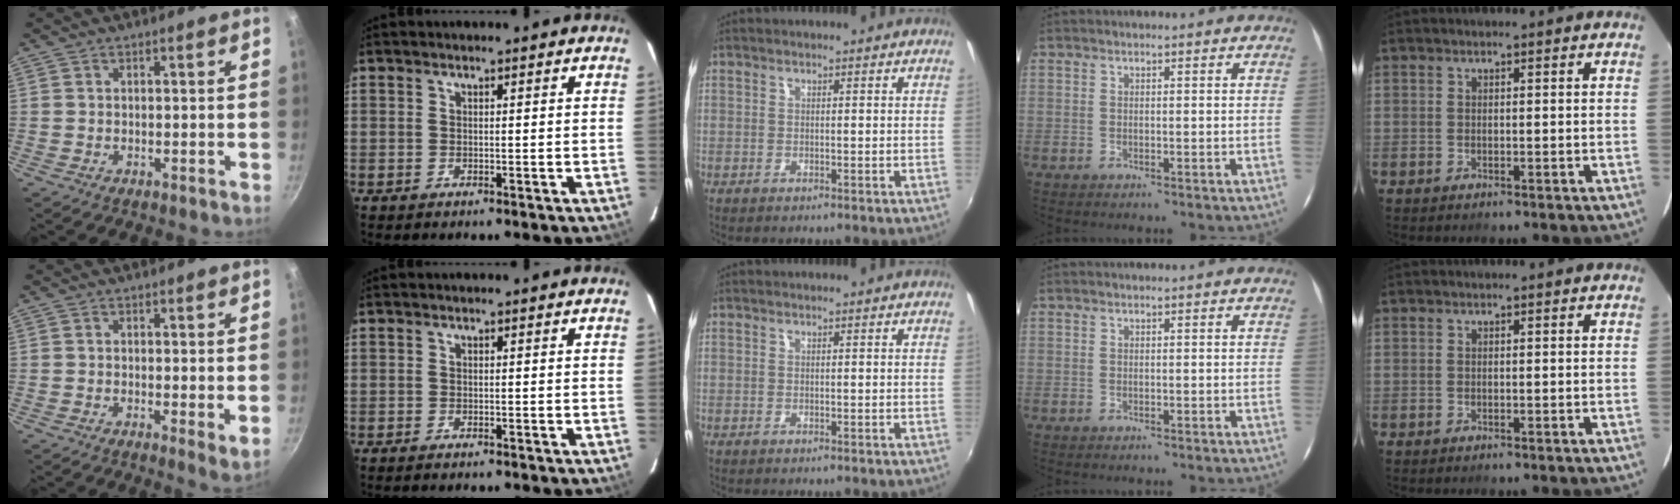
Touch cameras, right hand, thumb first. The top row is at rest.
{"thumb": {"total": 3.2, "force": [0.3, 1.1, 3.0], "torque": [-0.041, -0.012, 0.003]}, "index": {"total": 1.8, "force": [-1.7, 0.3, 0.6], "torque": [-0.017, -0.007, -0.030]}}